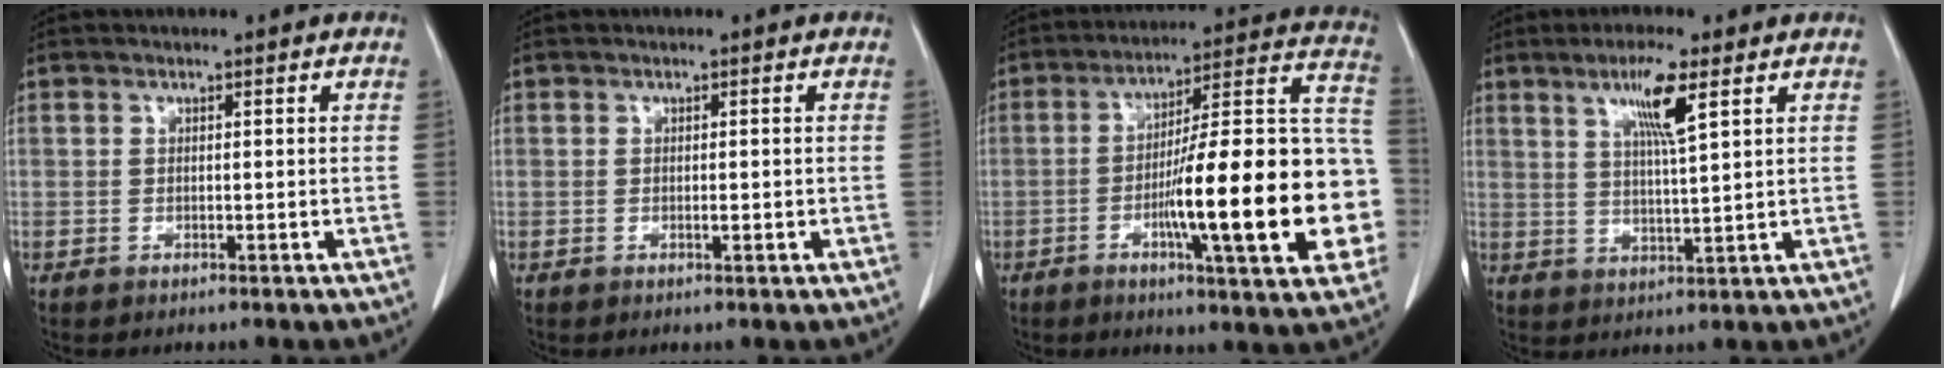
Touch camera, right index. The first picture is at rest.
{"total": 0.8, "force": [-0.1, 0.3, 0.8], "torque": [-0.011, 0.000, 0.001]}
{"total": 24.1, "force": [-5.4, 3.2, 23.3], "torque": [-0.265, 0.025, -0.076]}
{"total": 6.8, "force": [3.3, -0.4, 6.0], "torque": [-0.110, -0.003, 0.062]}